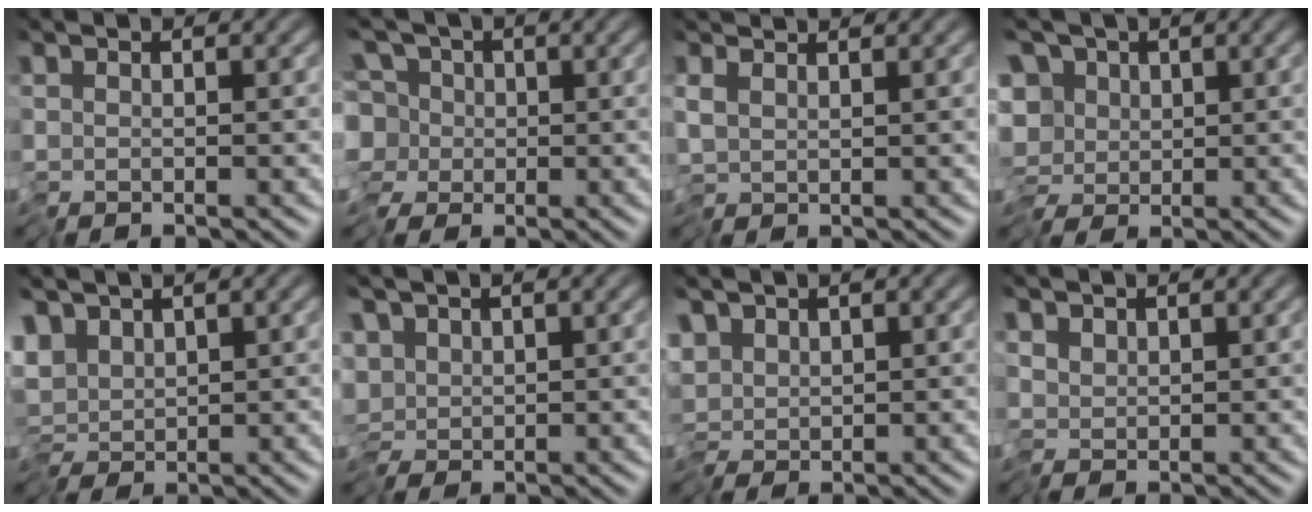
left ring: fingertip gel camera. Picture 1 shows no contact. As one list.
[{"total": 5.6, "force": [-0.8, 4.4, 3.3], "torque": [-0.057, 0.021, -0.037]}, {"total": 1.2, "force": [1.0, 0.0, 0.6], "torque": [-0.016, 0.007, 0.018]}, {"total": 5.6, "force": [-0.6, 4.3, 3.4], "torque": [-0.033, 0.017, -0.040]}, {"total": 3.2, "force": [0.5, 2.0, 2.5], "torque": [-0.041, 0.002, 0.007]}, {"total": 2.9, "force": [-0.3, 1.9, 2.2], "torque": [-0.037, 0.011, -0.013]}, {"total": 1.5, "force": [0.0, 0.7, 1.4], "torque": [-0.020, 0.007, -0.008]}, {"total": 1.1, "force": [0.2, 0.9, 0.5], "torque": [-0.008, -0.001, 0.004]}]